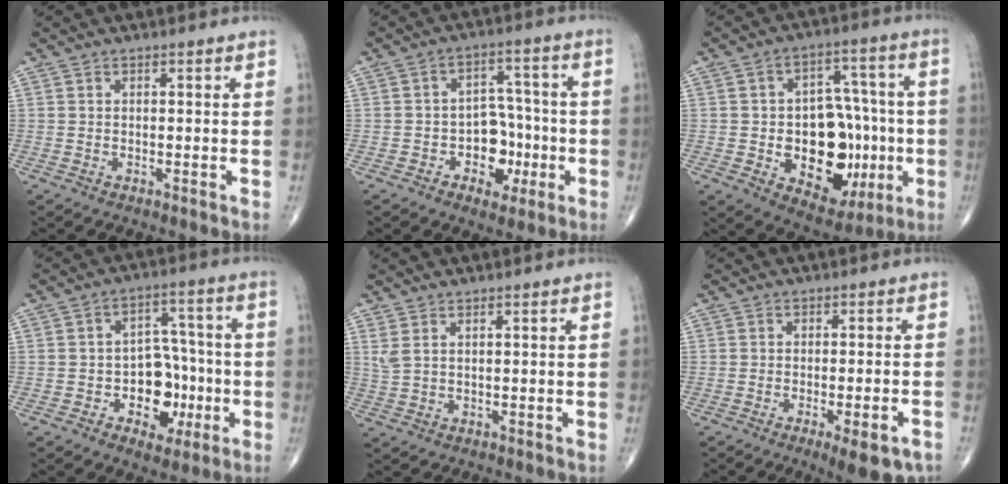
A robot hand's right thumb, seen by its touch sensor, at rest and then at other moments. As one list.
[{"total": 9.0, "force": [-2.7, 6.6, 5.5], "torque": [-0.026, 0.039, -0.039]}, {"total": 20.1, "force": [-4.0, 13.0, 14.7], "torque": [-0.151, 0.034, -0.035]}, {"total": 12.5, "force": [-3.3, 8.7, 8.3], "torque": [-0.062, 0.040, -0.043]}, {"total": 2.1, "force": [0.9, 0.9, 1.7], "torque": [-0.041, 0.007, 0.027]}, {"total": 6.2, "force": [-4.1, 1.3, 4.5], "torque": [-0.049, 0.013, -0.050]}]